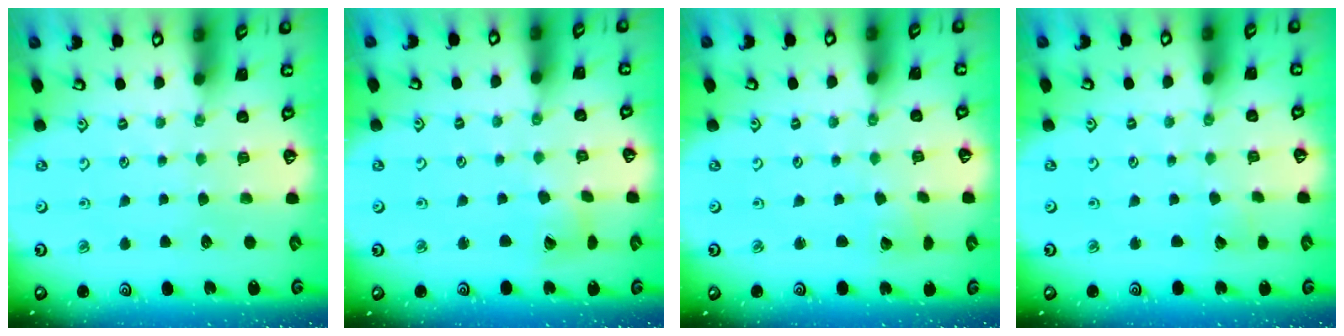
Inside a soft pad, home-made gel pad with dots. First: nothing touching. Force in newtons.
{"total": 6.1, "press": 6.0, "slide": 0.8}
{"total": 1.8, "press": 1.7, "slide": 0.3}
{"total": 2.7, "press": 2.6, "slide": 0.3}